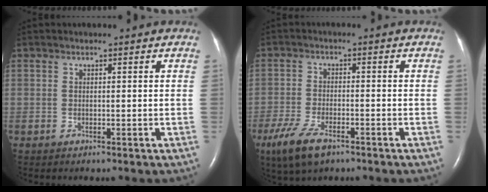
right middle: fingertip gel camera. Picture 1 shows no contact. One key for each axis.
{"total": 7.3, "fx": -4.7, "fy": 2.4, "fz": 5.1, "tx": -0.106, "ty": -0.015, "tz": -0.083}